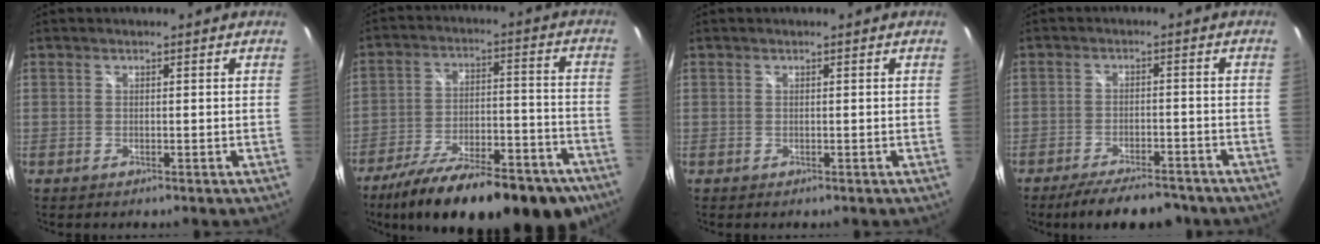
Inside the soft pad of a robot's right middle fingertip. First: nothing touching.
{"total": 26.3, "force": [-19.8, 8.5, 15.1], "torque": [-0.251, -0.035, -0.279]}
{"total": 0.0}
{"total": 10.8, "force": [-9.0, 3.1, 5.2], "torque": [-0.108, -0.012, -0.134]}